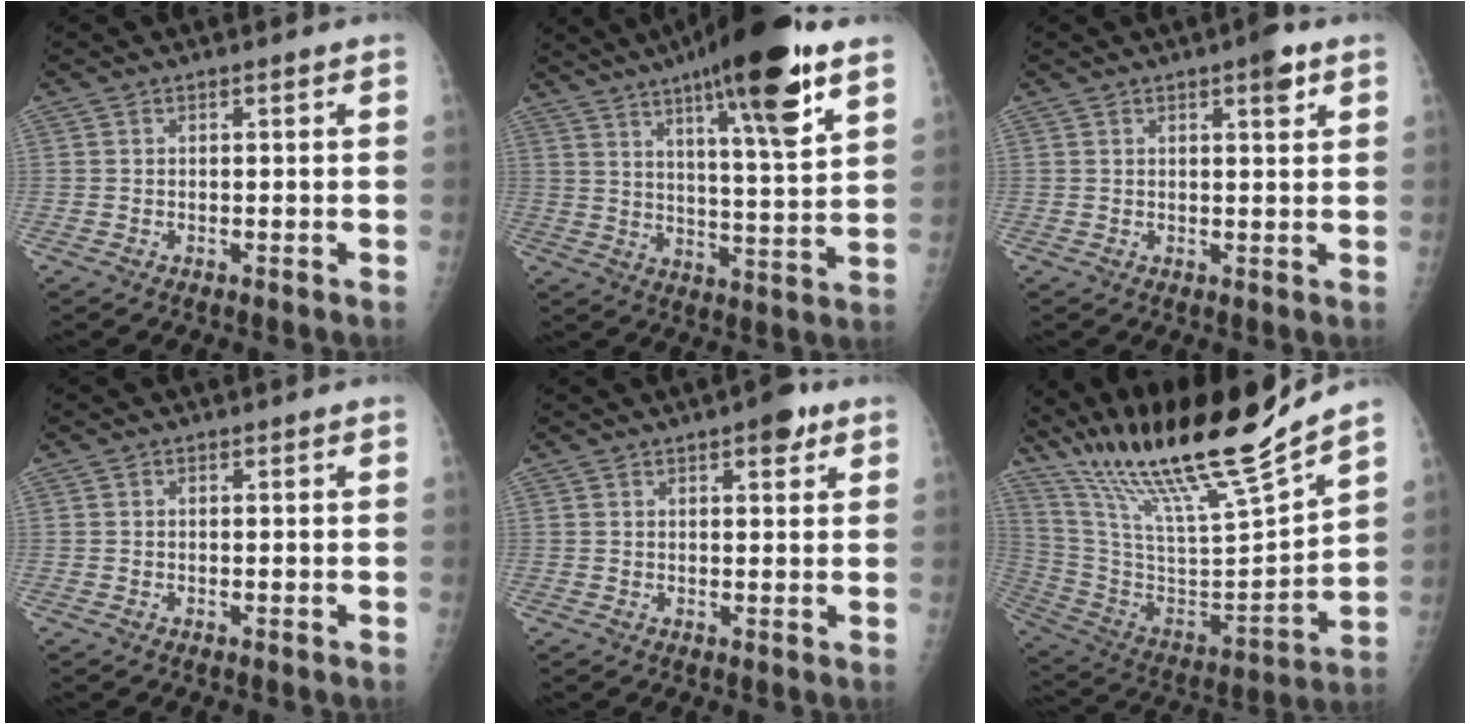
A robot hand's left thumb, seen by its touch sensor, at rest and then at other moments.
{"total": 20.1, "force": [11.7, 3.1, 16.0], "torque": [-0.237, -0.044, 0.180]}
{"total": 3.8, "force": [2.1, 0.9, 3.0], "torque": [-0.037, -0.008, 0.026]}
{"total": 0.0}
{"total": 4.2, "force": [2.4, 1.6, 3.1], "torque": [-0.030, -0.008, 0.029]}
{"total": 25.6, "force": [20.9, 1.8, 14.8], "torque": [-0.239, -0.100, 0.374]}